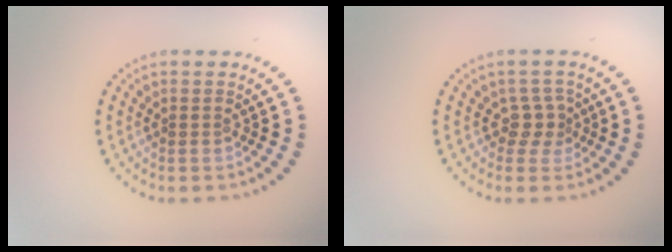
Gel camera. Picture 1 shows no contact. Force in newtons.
{"total": 2.0, "press": 1.4, "slide": 1.4}